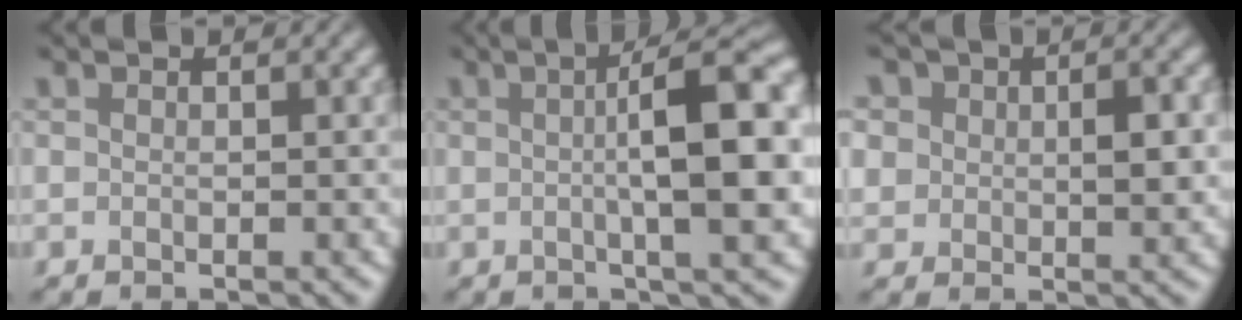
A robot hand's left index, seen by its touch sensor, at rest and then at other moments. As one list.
[{"total": 9.1, "force": [0.7, 2.2, 8.8], "torque": [-0.109, 0.013, 0.007]}, {"total": 4.6, "force": [1.0, 3.5, 2.8], "torque": [-0.046, 0.000, 0.013]}]